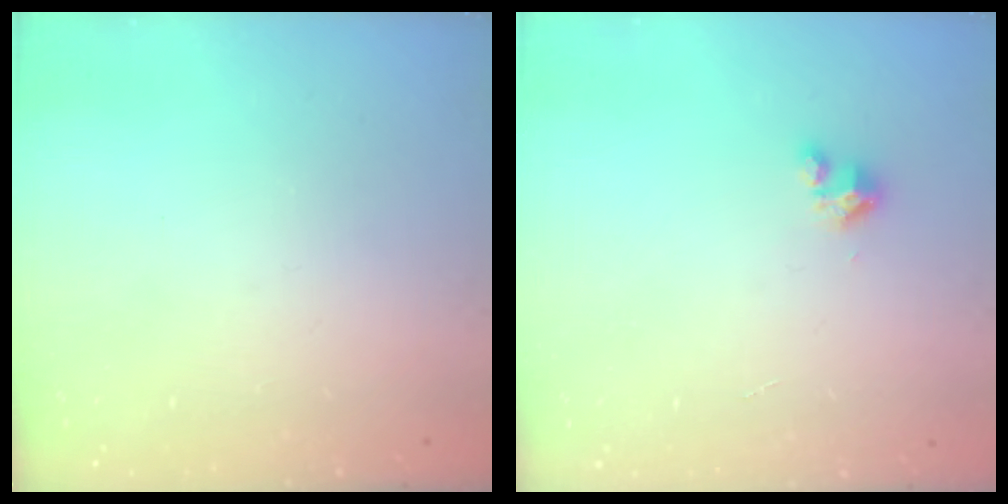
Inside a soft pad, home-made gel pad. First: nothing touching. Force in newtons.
{"total": 3.1, "press": 3.1, "slide": 0.3}